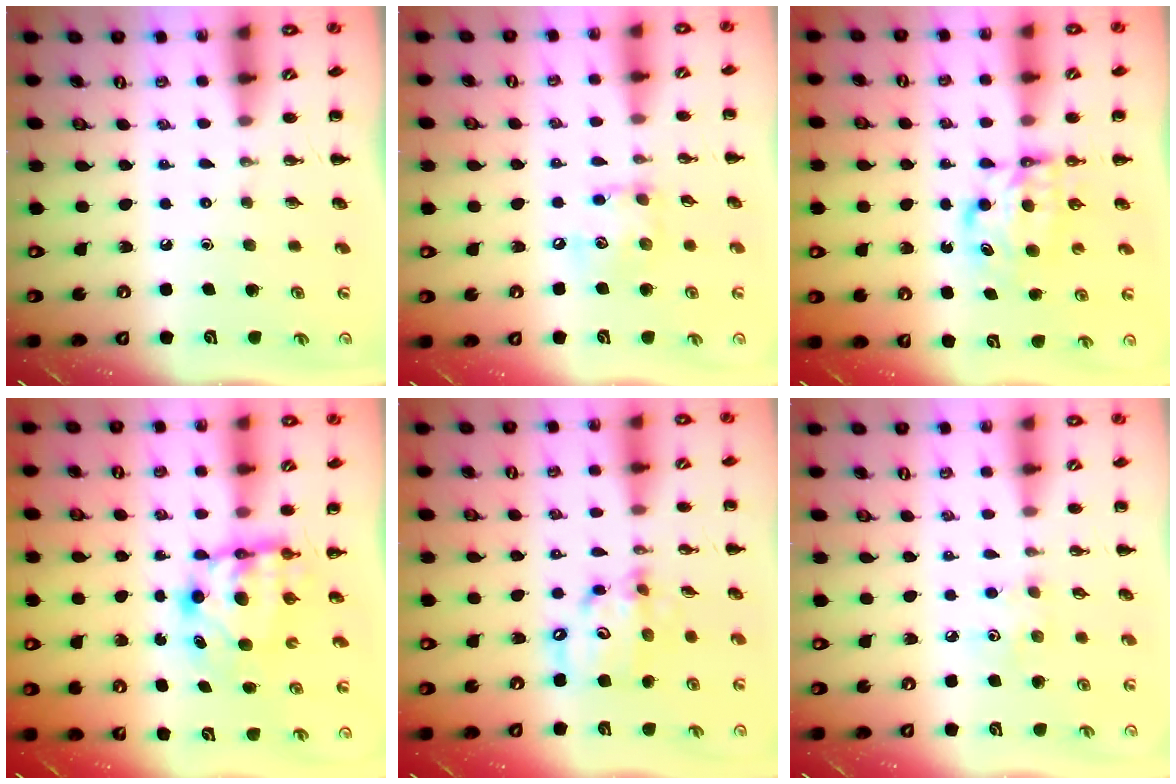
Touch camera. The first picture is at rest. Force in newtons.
{"total": 9.0, "press": 9.0, "slide": 0.6}
{"total": 6.5, "press": 6.5, "slide": 0.4}
{"total": 6.6, "press": 6.4, "slide": 1.7}
{"total": 11.3, "press": 10.9, "slide": 2.7}
{"total": 3.3, "press": 3.2, "slide": 0.8}